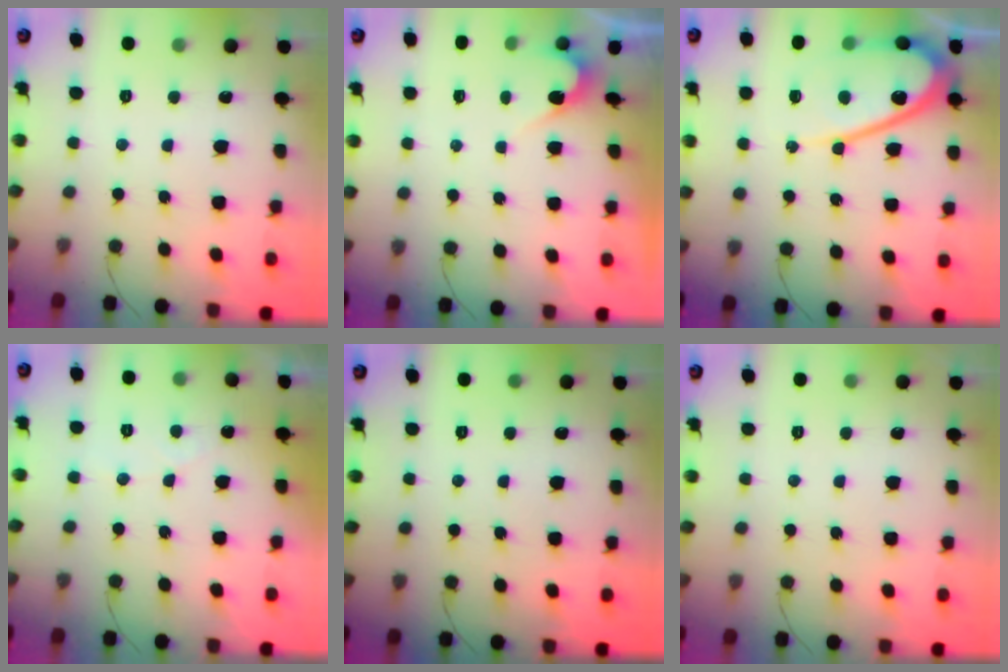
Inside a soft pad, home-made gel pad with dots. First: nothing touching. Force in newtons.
{"total": 2.4, "press": 2.4, "slide": 0.1}
{"total": 13.9, "press": 13.8, "slide": 1.5}
{"total": 2.7, "press": 2.7, "slide": 0.1}
{"total": 0.0}
{"total": 0.0}